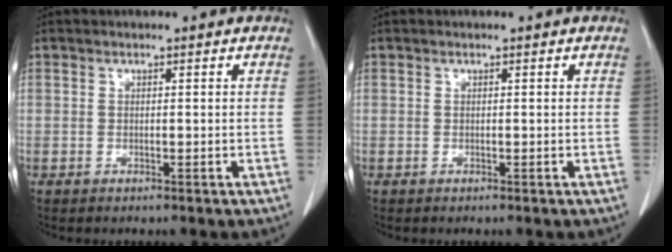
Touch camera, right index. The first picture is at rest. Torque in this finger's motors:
{"motor_torque": [0.00, 0.00, 0.00, 0.00]}